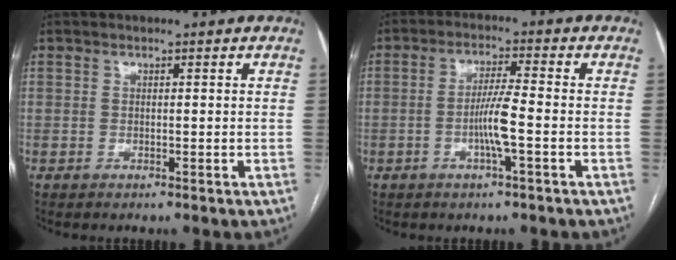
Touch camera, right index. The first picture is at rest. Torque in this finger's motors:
{"motor_torque": [0.78, -0.17, 0.27, 0.06]}